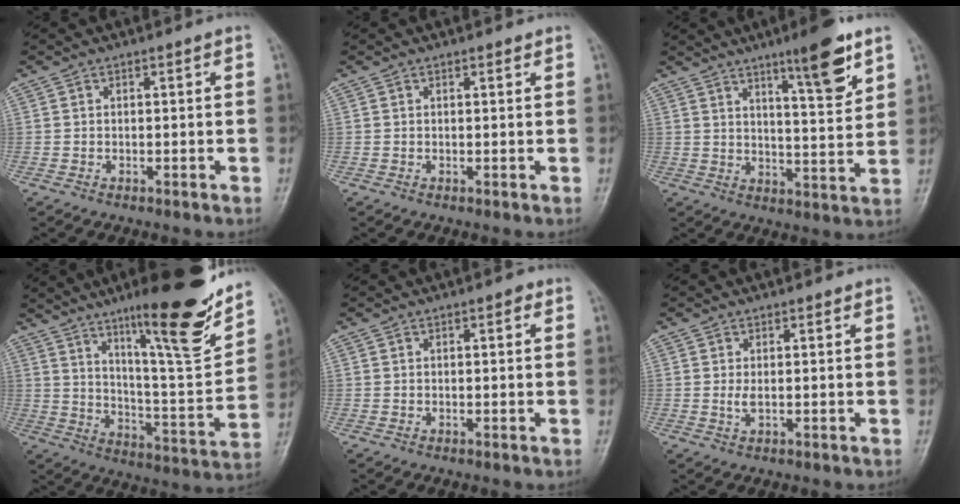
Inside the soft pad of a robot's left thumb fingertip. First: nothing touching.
{"total": 0.7, "force": [0.5, 0.2, 0.3], "torque": [-0.008, -0.003, 0.006]}
{"total": 11.2, "force": [6.9, 1.8, 8.6], "torque": [-0.115, -0.044, 0.104]}
{"total": 22.3, "force": [14.6, 3.8, 16.5], "torque": [-0.214, -0.074, 0.233]}
{"total": 1.3, "force": [0.6, 0.5, 1.0], "torque": [-0.011, 0.001, 0.006]}
{"total": 2.0, "force": [0.7, 0.8, 1.6], "torque": [-0.032, -0.003, 0.015]}